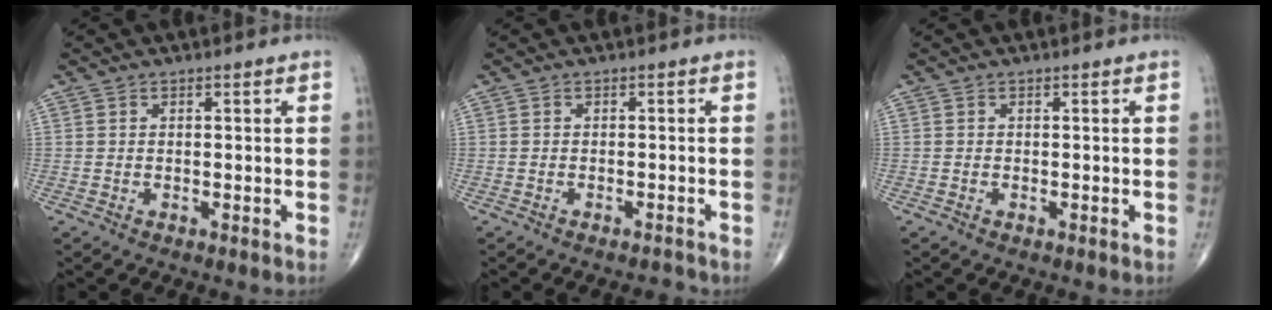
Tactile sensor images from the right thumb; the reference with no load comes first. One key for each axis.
{"total": 1.1, "fx": -1.1, "fy": 0.0, "fz": 0.1, "tx": -0.006, "ty": 0.007, "tz": -0.014}
{"total": 0.0}